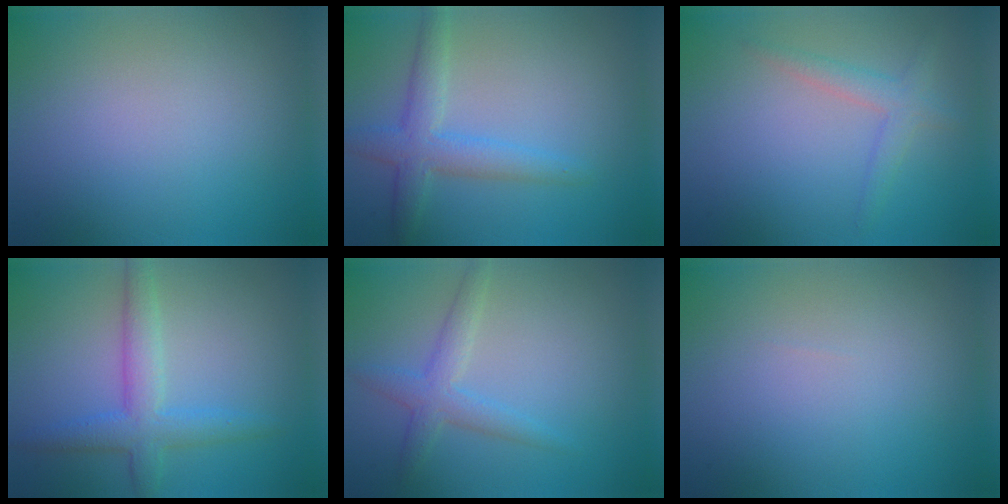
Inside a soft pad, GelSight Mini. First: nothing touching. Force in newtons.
{"total": 3.7, "press": 3.7, "slide": 0.2}
{"total": 2.1, "press": 2.1, "slide": 0.1}
{"total": 4.0, "press": 4.0, "slide": 0.1}
{"total": 2.6, "press": 2.6, "slide": 0.0}
{"total": 0.0}